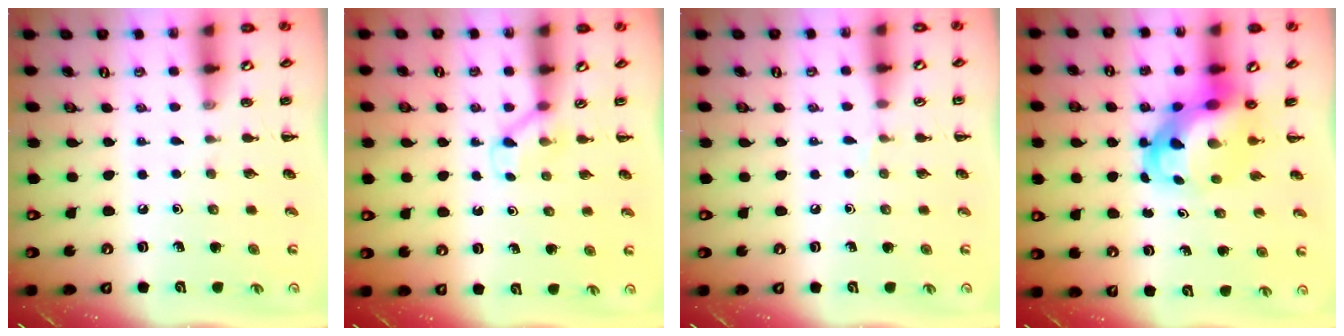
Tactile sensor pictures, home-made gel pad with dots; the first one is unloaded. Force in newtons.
{"total": 3.0, "press": 2.8, "slide": 1.1}
{"total": 3.3, "press": 3.1, "slide": 1.2}
{"total": 6.5, "press": 6.2, "slide": 1.8}